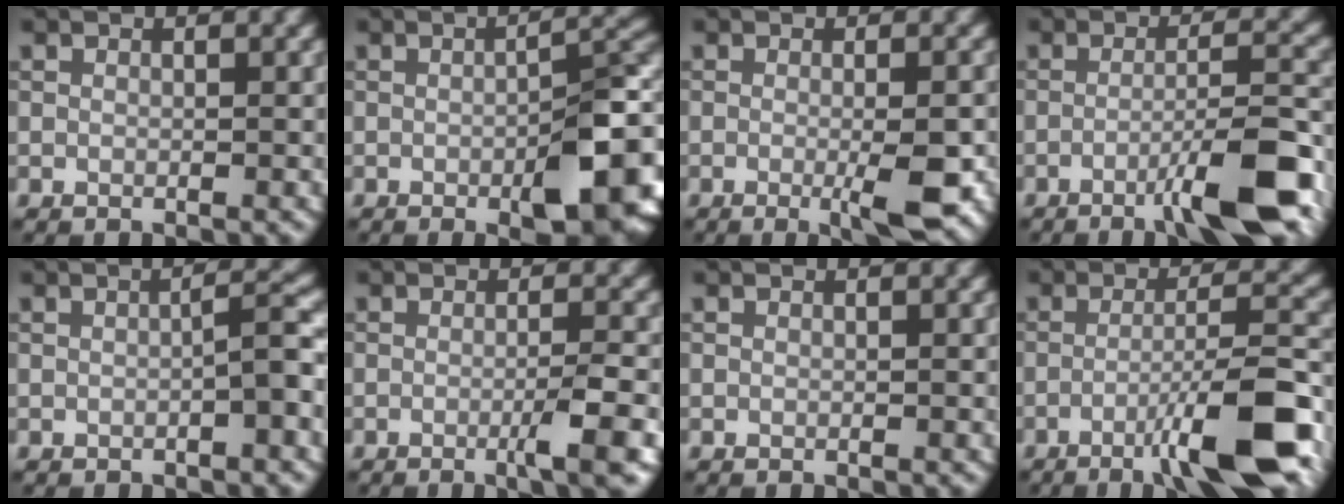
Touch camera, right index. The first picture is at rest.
{"total": 9.0, "force": [-2.8, 2.5, 8.1], "torque": [-0.105, 0.002, -0.043]}
{"total": 4.3, "force": [-1.1, 0.6, 4.1], "torque": [-0.064, -0.006, -0.018]}
{"total": 8.3, "force": [-4.3, 1.1, 7.0], "torque": [-0.103, 0.009, -0.073]}
{"total": 2.3, "force": [-0.7, 0.2, 2.2], "torque": [-0.036, 0.015, -0.015]}
{"total": 3.4, "force": [-1.2, 0.4, 3.2], "torque": [-0.044, 0.004, -0.025]}
{"total": 0.0}
{"total": 9.5, "force": [-4.8, 1.3, 8.1], "torque": [-0.119, 0.009, -0.082]}